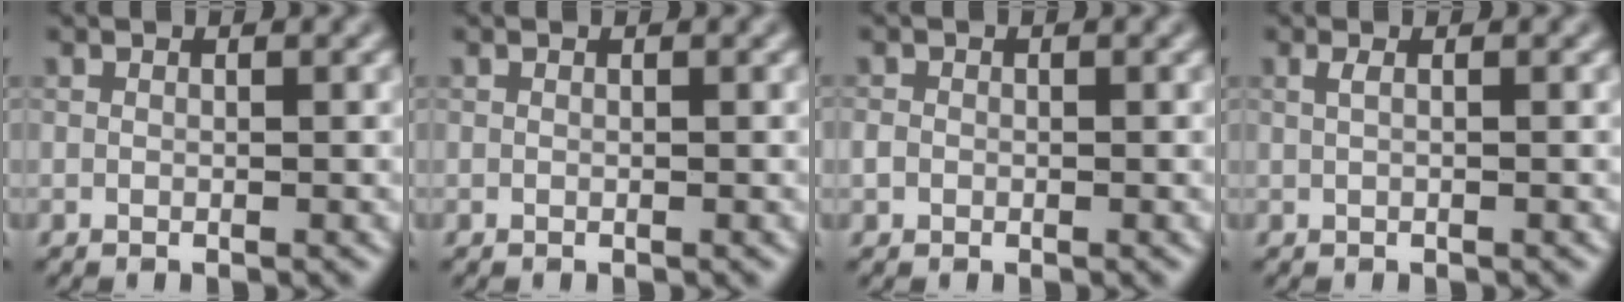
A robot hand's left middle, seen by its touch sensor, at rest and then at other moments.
{"total": 0.0}
{"total": 0.8, "force": [-0.2, 0.7, 0.3], "torque": [-0.004, -0.002, -0.006]}
{"total": 1.0, "force": [0.3, 0.3, 0.9], "torque": [-0.015, 0.004, 0.002]}